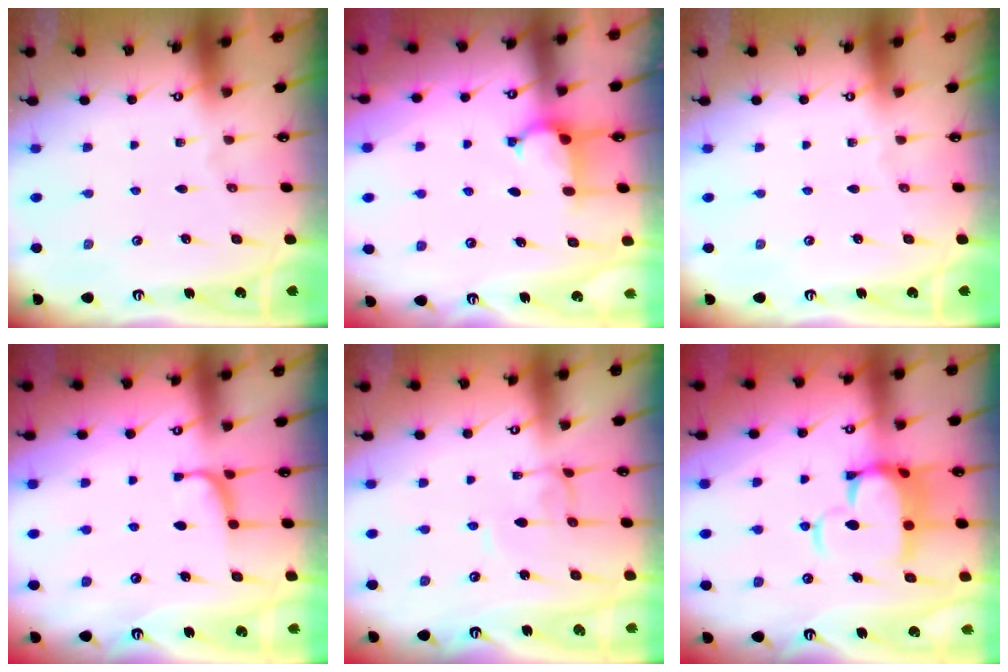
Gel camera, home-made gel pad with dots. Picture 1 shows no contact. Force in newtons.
{"total": 1.7, "press": 1.6, "slide": 0.5}
{"total": 0.0}
{"total": 1.0, "press": 0.9, "slide": 0.5}
{"total": 2.2, "press": 2.2, "slide": 0.2}
{"total": 8.4, "press": 8.1, "slide": 2.1}